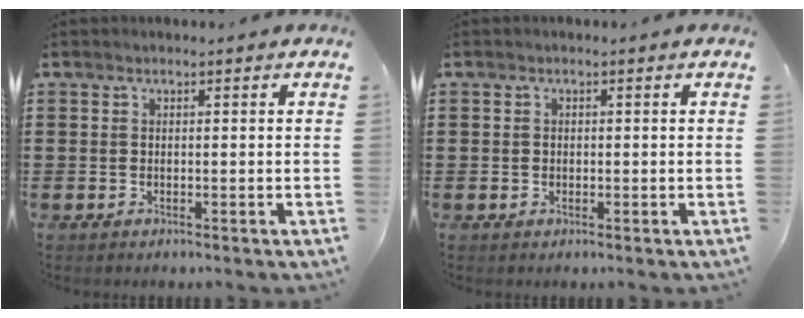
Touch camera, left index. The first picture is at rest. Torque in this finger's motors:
{"motor_torque": [-0.10, 0.21, -0.05, -0.01]}